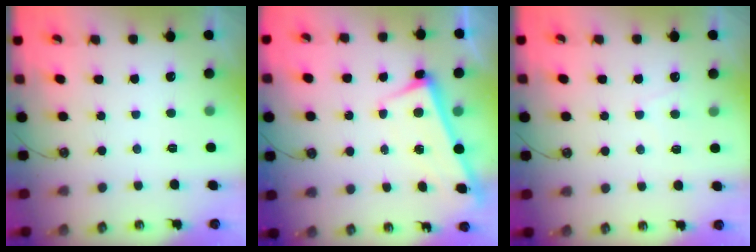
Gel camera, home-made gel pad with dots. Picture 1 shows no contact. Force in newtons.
{"total": 2.8, "press": 2.7, "slide": 0.4}
{"total": 2.2, "press": 2.2, "slide": 0.3}